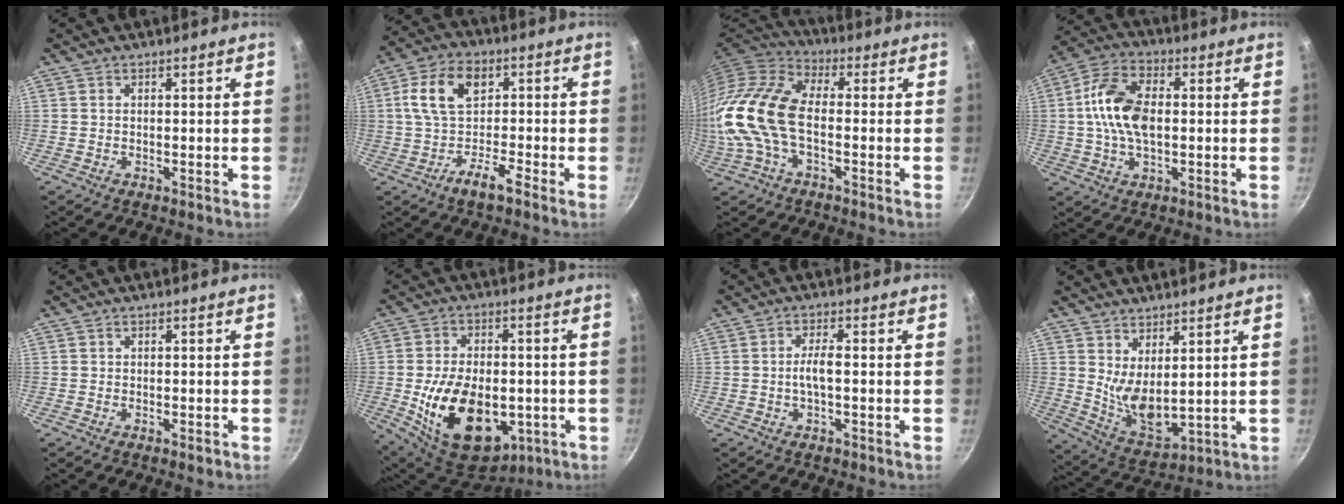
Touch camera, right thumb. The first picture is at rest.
{"total": 9.7, "force": [-2.1, 5.6, 7.6], "torque": [-0.127, 0.032, -0.058]}
{"total": 17.1, "force": [-2.0, 9.2, 14.3], "torque": [-0.288, 0.025, -0.055]}
{"total": 12.4, "force": [0.5, 7.2, 10.1], "torque": [-0.185, 0.023, -0.003]}
{"total": 1.0, "force": [-0.6, 0.4, 0.7], "torque": [-0.012, 0.003, -0.011]}
{"total": 21.1, "force": [-4.4, 13.3, 15.8], "torque": [-0.248, 0.003, -0.052]}
{"total": 3.5, "force": [-0.5, 1.0, 3.3], "torque": [-0.066, 0.014, -0.012]}
{"total": 9.0, "force": [3.8, 3.8, 7.3], "torque": [-0.114, -0.052, 0.083]}